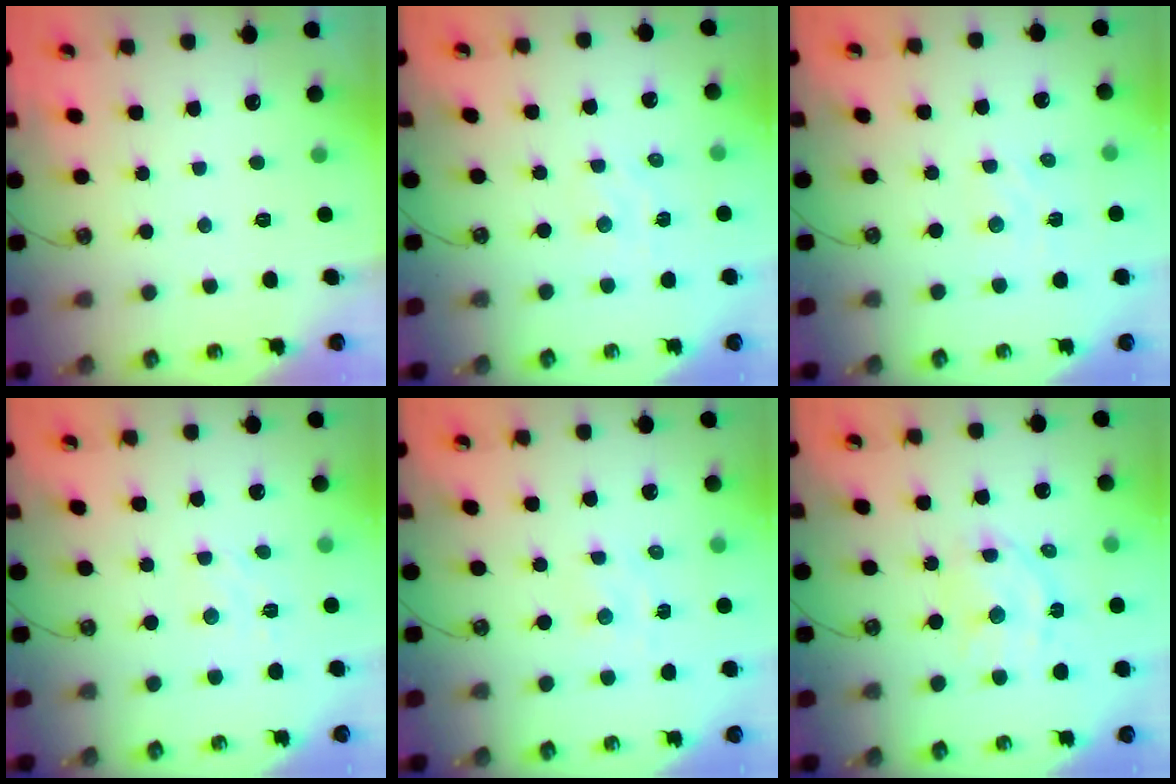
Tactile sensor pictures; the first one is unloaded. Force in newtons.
{"total": 2.4, "press": 2.3, "slide": 0.6}
{"total": 2.5, "press": 2.5, "slide": 0.4}
{"total": 2.9, "press": 2.9, "slide": 0.7}
{"total": 1.9, "press": 1.9, "slide": 0.3}
{"total": 10.3, "press": 10.3, "slide": 0.7}